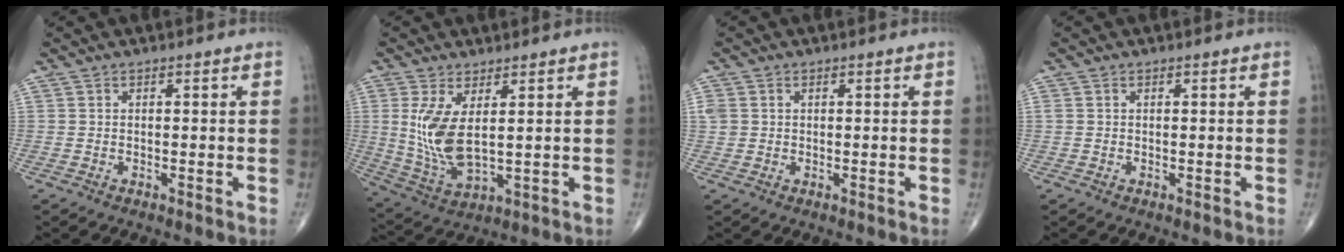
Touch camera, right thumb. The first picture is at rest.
{"total": 10.0, "force": [1.9, 4.1, 8.9], "torque": [-0.191, -0.023, 0.052]}
{"total": 2.6, "force": [0.4, 2.3, 1.2], "torque": [-0.032, 0.007, 0.013]}
{"total": 0.5, "force": [0.1, 0.4, 0.3], "torque": [-0.009, 0.009, 0.006]}